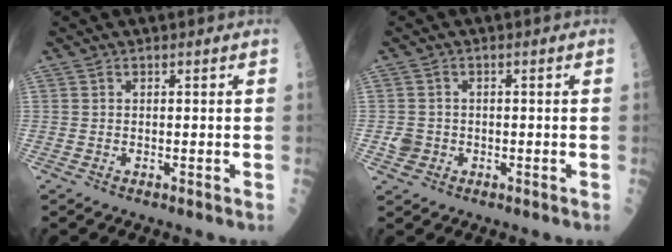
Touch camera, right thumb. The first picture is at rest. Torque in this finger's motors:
{"motor_torque": [-0.02, -0.02, 0.10, 0.05, 0.00]}